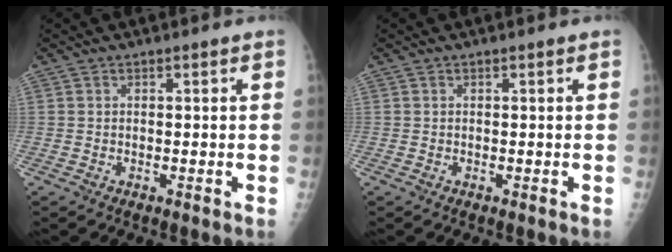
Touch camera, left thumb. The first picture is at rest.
{"total": 0.0}